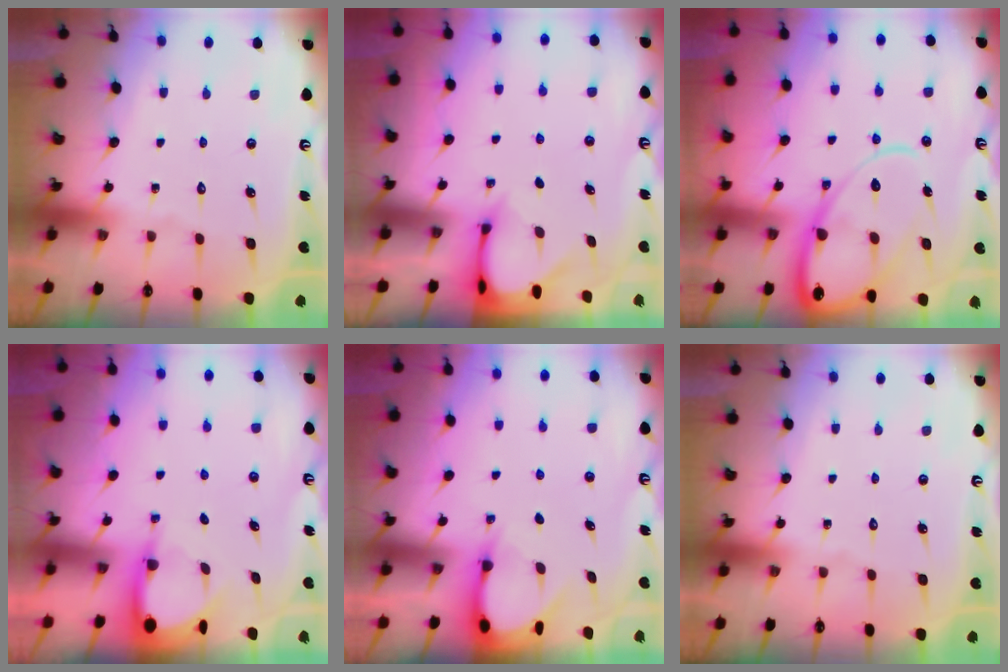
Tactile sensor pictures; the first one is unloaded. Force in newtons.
{"total": 3.4, "press": 3.3, "slide": 0.3}
{"total": 15.2, "press": 15.2, "slide": 1.5}
{"total": 3.4, "press": 3.4, "slide": 0.3}
{"total": 3.1, "press": 3.1, "slide": 0.4}
{"total": 0.0}